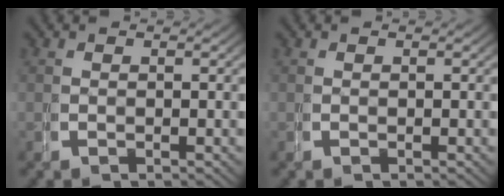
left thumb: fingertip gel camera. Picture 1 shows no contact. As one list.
[{"total": 0.0}]